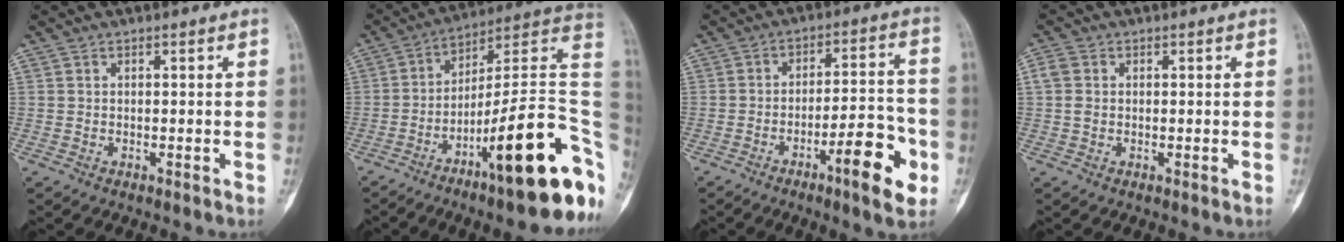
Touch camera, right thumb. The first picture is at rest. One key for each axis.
{"total": 24.6, "fx": -9.4, "fy": 5.4, "fz": 22.1, "tx": -0.245, "ty": 0.077, "tz": -0.137}
{"total": 12.3, "fx": -5.3, "fy": 3.0, "fz": 10.6, "tx": -0.140, "ty": 0.032, "tz": -0.079}
{"total": 2.4, "fx": 0.3, "fy": 1.9, "fz": 1.4, "tx": -0.037, "ty": 0.005, "tz": 0.004}